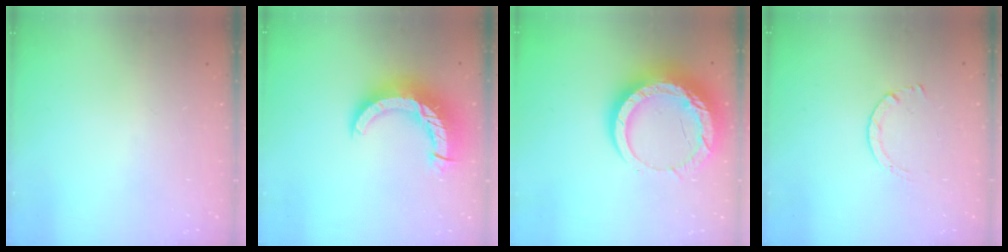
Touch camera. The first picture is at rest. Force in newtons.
{"total": 13.7, "press": 13.7, "slide": 1.3}
{"total": 17.1, "press": 17.0, "slide": 1.6}
{"total": 1.7, "press": 1.7, "slide": 0.2}